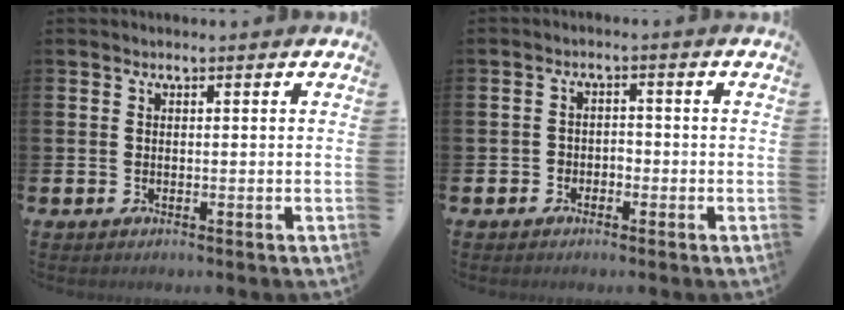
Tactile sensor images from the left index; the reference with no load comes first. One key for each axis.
{"total": 1.8, "fx": -1.3, "fy": 1.2, "fz": 0.2, "tx": -0.008, "ty": 0.004, "tz": -0.030}